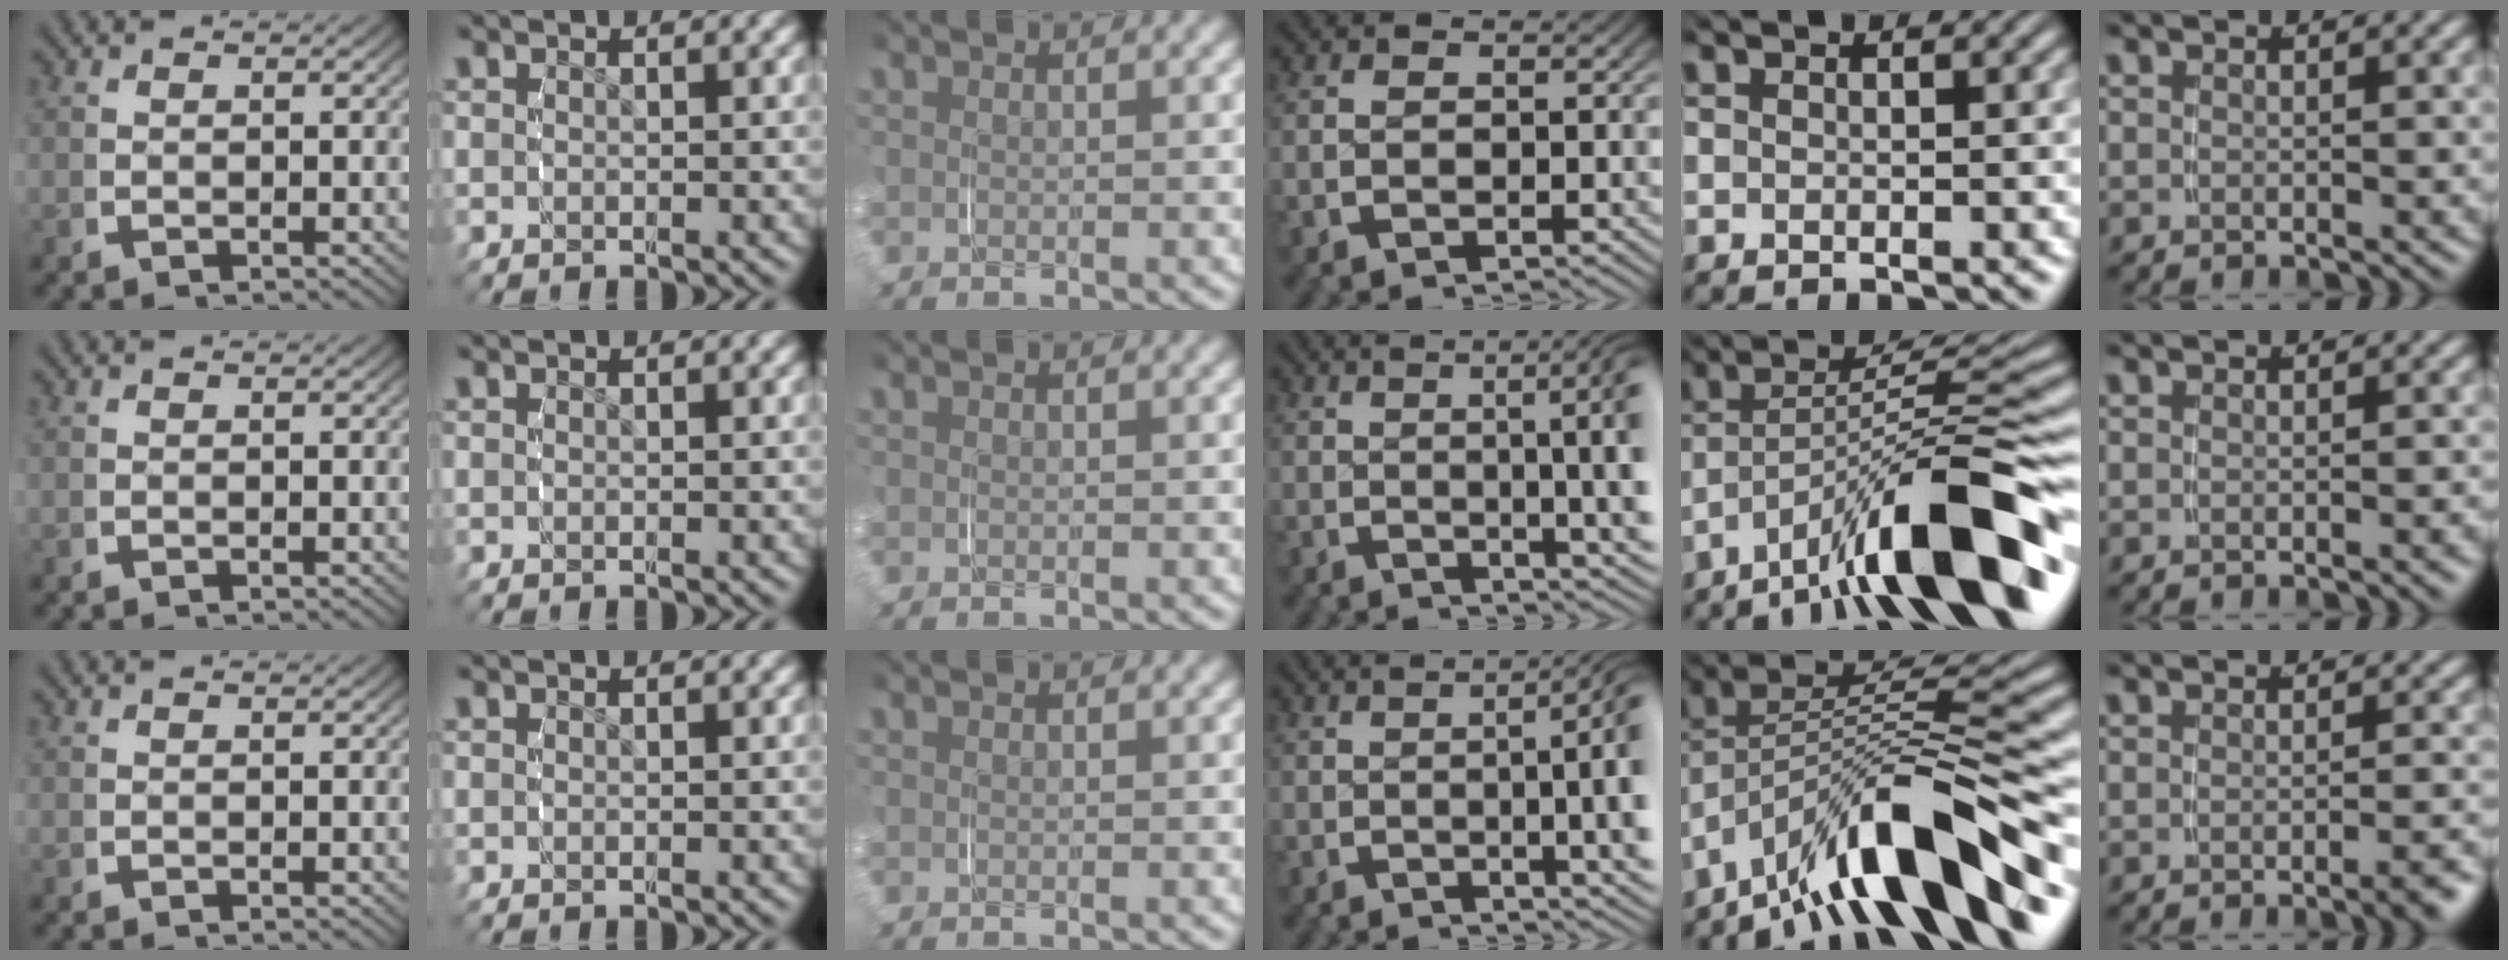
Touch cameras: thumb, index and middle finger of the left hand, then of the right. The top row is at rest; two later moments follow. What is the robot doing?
{"motion": "grasp_and_lifting", "object": "pencil case"}